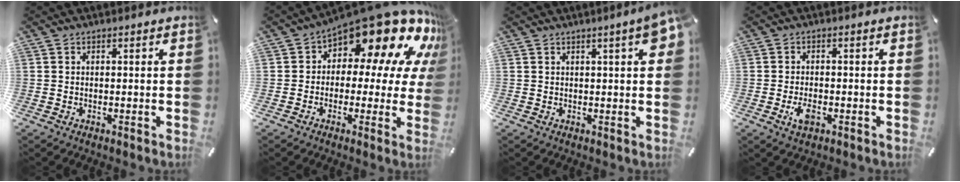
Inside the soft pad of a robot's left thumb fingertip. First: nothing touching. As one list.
[{"total": 18.1, "force": [10.8, 8.8, 11.5], "torque": [-0.161, -0.087, 0.181]}, {"total": 5.5, "force": [1.9, 1.0, 5.0], "torque": [-0.078, 0.001, 0.031]}, {"total": 3.7, "force": [-1.4, 2.0, 2.7], "torque": [-0.065, 0.000, -0.027]}]